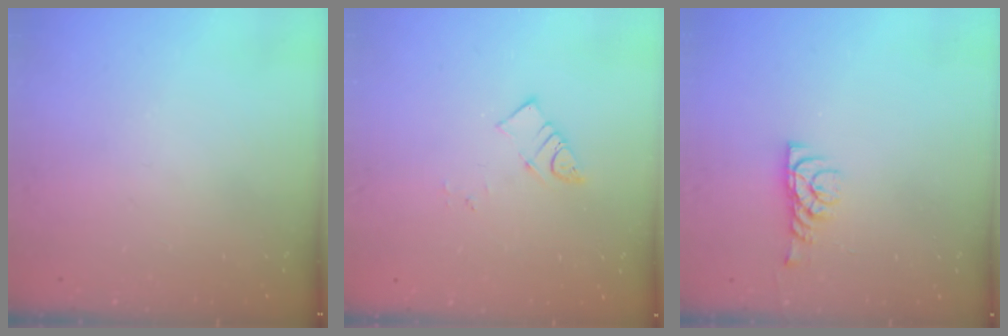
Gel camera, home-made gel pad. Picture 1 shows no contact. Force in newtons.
{"total": 3.4, "press": 3.4, "slide": 0.2}
{"total": 6.1, "press": 6.1, "slide": 0.4}